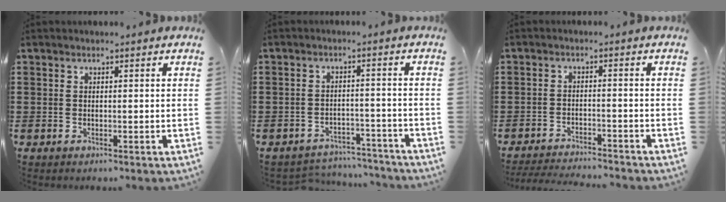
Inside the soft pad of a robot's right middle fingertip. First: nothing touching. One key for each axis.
{"total": 3.9, "fx": -3.8, "fy": 0.5, "fz": 0.2, "tx": -0.008, "ty": 0.002, "tz": -0.080}
{"total": 3.4, "fx": -3.3, "fy": 0.1, "fz": 0.4, "tx": -0.009, "ty": 0.001, "tz": -0.069}